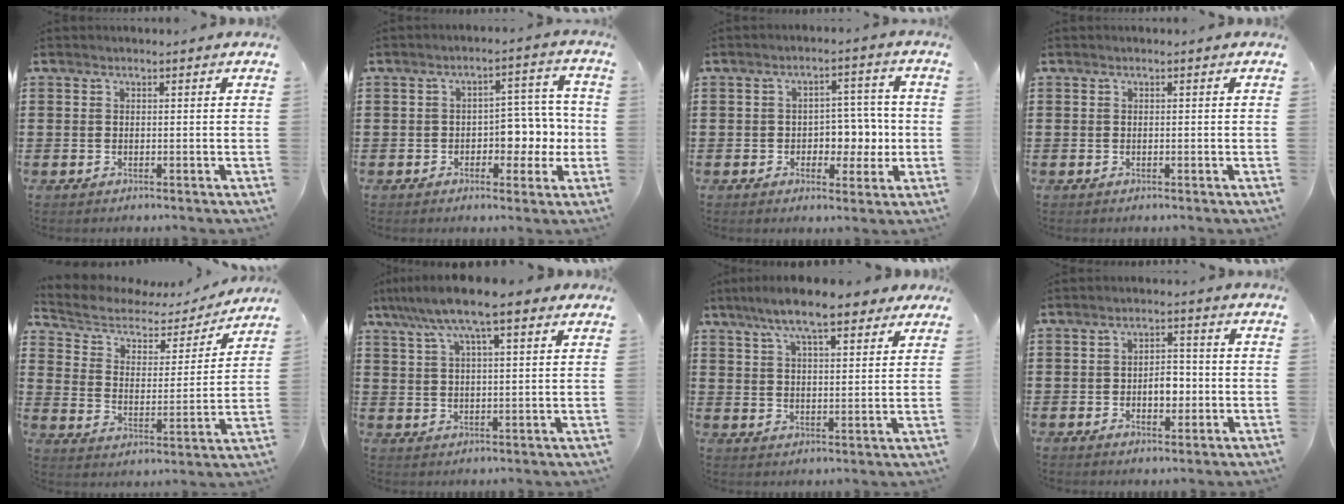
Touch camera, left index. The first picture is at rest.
{"total": 5.7, "force": [-1.2, 3.8, 4.1], "torque": [-0.064, 0.006, -0.029]}
{"total": 5.2, "force": [-0.6, 4.2, 2.9], "torque": [-0.045, 0.002, -0.020]}
{"total": 0.0}
{"total": 4.1, "force": [3.0, 2.5, 1.3], "torque": [-0.051, -0.016, 0.042]}
{"total": 9.6, "force": [6.7, 1.9, 6.7], "torque": [-0.143, -0.003, 0.119]}
{"total": 9.7, "force": [7.5, 2.0, 5.7], "torque": [-0.123, -0.009, 0.134]}
{"total": 4.2, "force": [-0.8, 2.4, 3.3], "torque": [-0.048, 0.001, -0.022]}